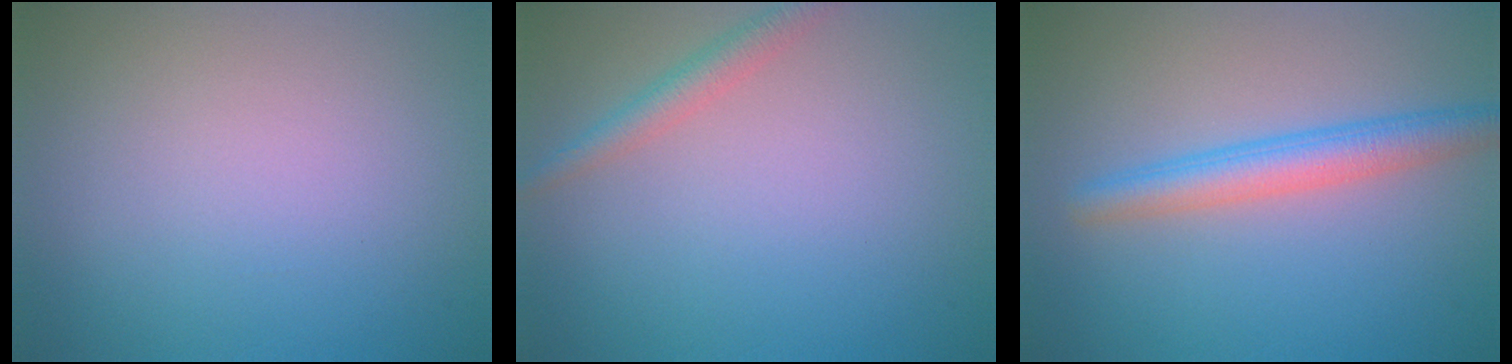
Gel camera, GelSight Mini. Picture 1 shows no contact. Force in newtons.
{"total": 2.2, "press": 2.2, "slide": 0.0}
{"total": 3.7, "press": 3.7, "slide": 0.1}